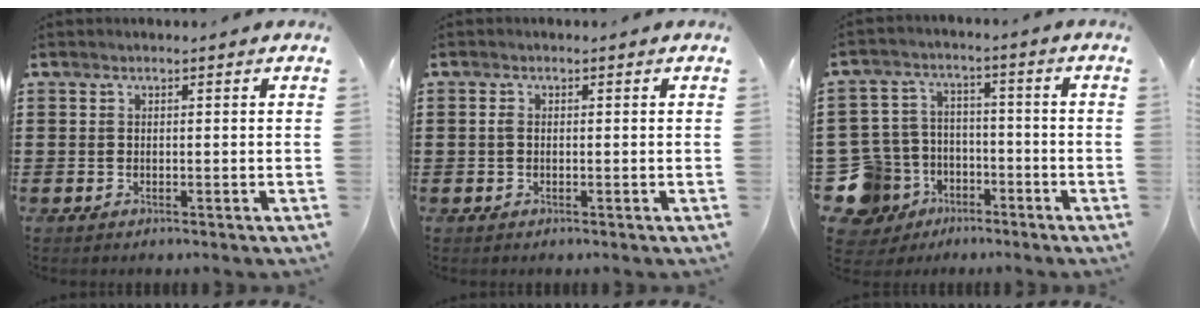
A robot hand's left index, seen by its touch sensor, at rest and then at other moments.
{"total": 1.0, "force": [-0.1, 0.6, 0.9], "torque": [-0.019, 0.002, -0.002]}
{"total": 9.8, "force": [-5.3, 7.8, 2.6], "torque": [-0.102, 0.027, -0.101]}